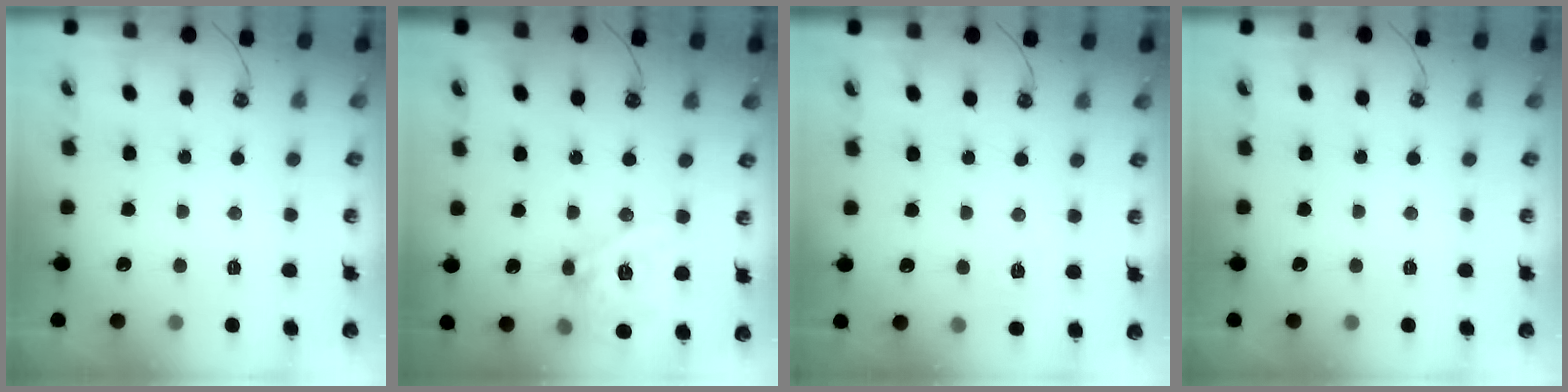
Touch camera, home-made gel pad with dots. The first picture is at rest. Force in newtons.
{"total": 15.4, "press": 15.2, "slide": 2.1}
{"total": 6.4, "press": 6.3, "slide": 0.8}
{"total": 0.0}